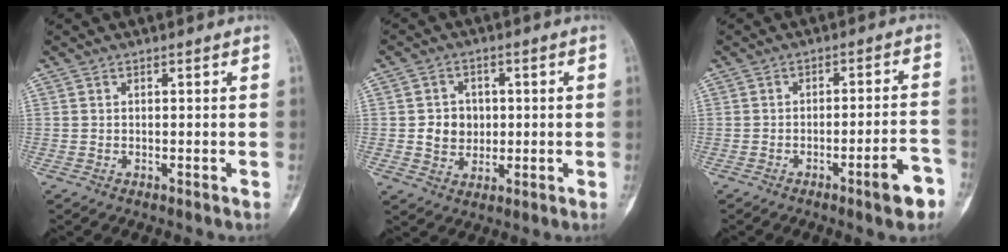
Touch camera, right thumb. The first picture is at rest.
{"total": 5.9, "force": [0.2, 5.3, 2.7], "torque": [-0.017, 0.003, 0.005]}
{"total": 7.1, "force": [-4.0, 1.2, 5.8], "torque": [-0.076, 0.030, -0.052]}